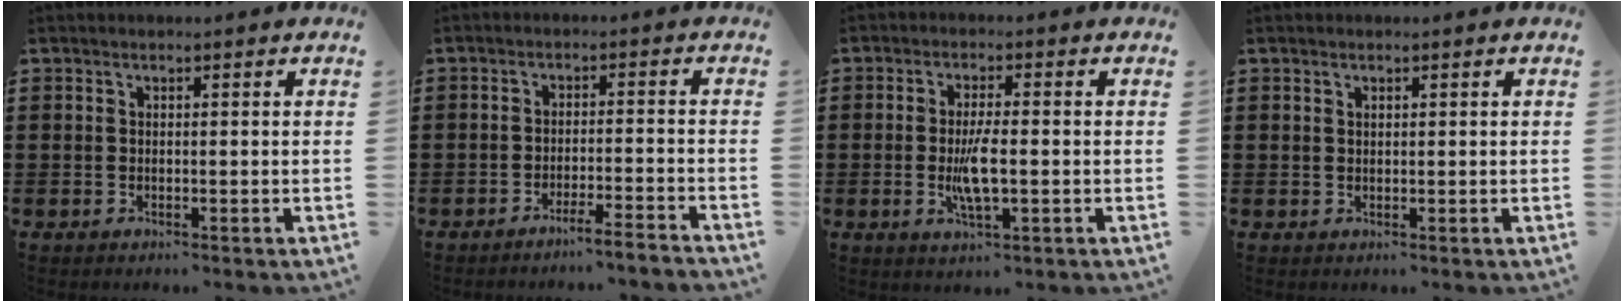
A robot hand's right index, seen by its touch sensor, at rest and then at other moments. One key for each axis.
{"total": 3.4, "fx": -3.1, "fy": -0.6, "fz": 1.2, "tx": -0.020, "ty": -0.007, "tz": -0.062}
{"total": 5.2, "fx": -0.7, "fy": 1.3, "fz": 5.0, "tx": -0.107, "ty": -0.009, "tz": -0.018}
{"total": 0.7, "fx": 0.4, "fy": 0.5, "fz": 0.3, "tx": -0.007, "ty": 0.001, "tz": 0.008}